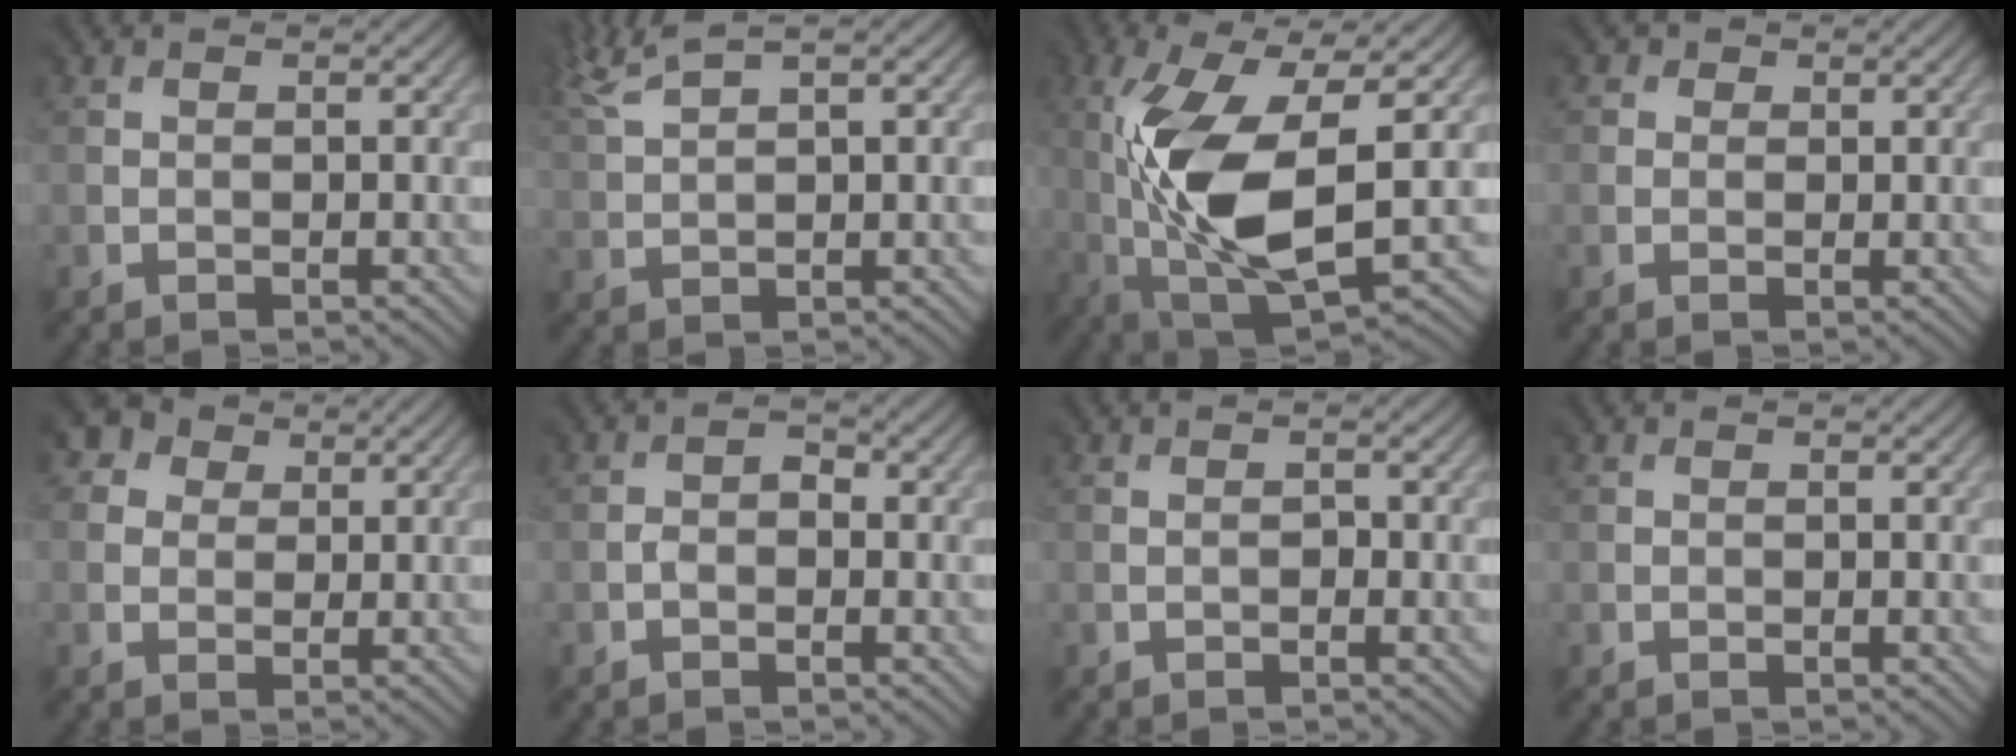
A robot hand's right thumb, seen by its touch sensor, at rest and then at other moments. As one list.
[{"total": 5.4, "force": [4.4, 0.5, 3.1], "torque": [-0.087, 0.022, 0.092]}, {"total": 12.6, "force": [0.0, 4.9, 11.7], "torque": [-0.261, -0.006, 0.010]}, {"total": 1.1, "force": [0.4, 1.0, -0.2], "torque": [-0.002, -0.002, 0.006]}, {"total": 5.8, "force": [3.0, 4.6, 2.0], "torque": [-0.081, 0.014, 0.039]}, {"total": 0.9, "force": [-0.8, 0.5, 0.3], "torque": [-0.008, 0.003, -0.016]}, {"total": 0.5, "force": [-0.4, -0.3, -0.1], "torque": [-0.001, 0.000, -0.003]}, {"total": 0.0}]